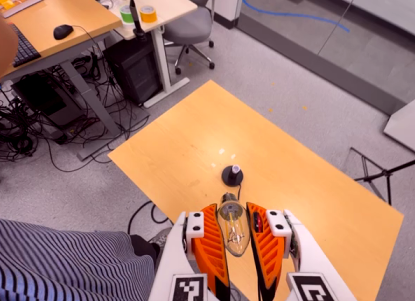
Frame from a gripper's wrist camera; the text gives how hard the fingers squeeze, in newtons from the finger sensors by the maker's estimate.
{"total": 22.2, "left": 25.5, "right": 18.9}